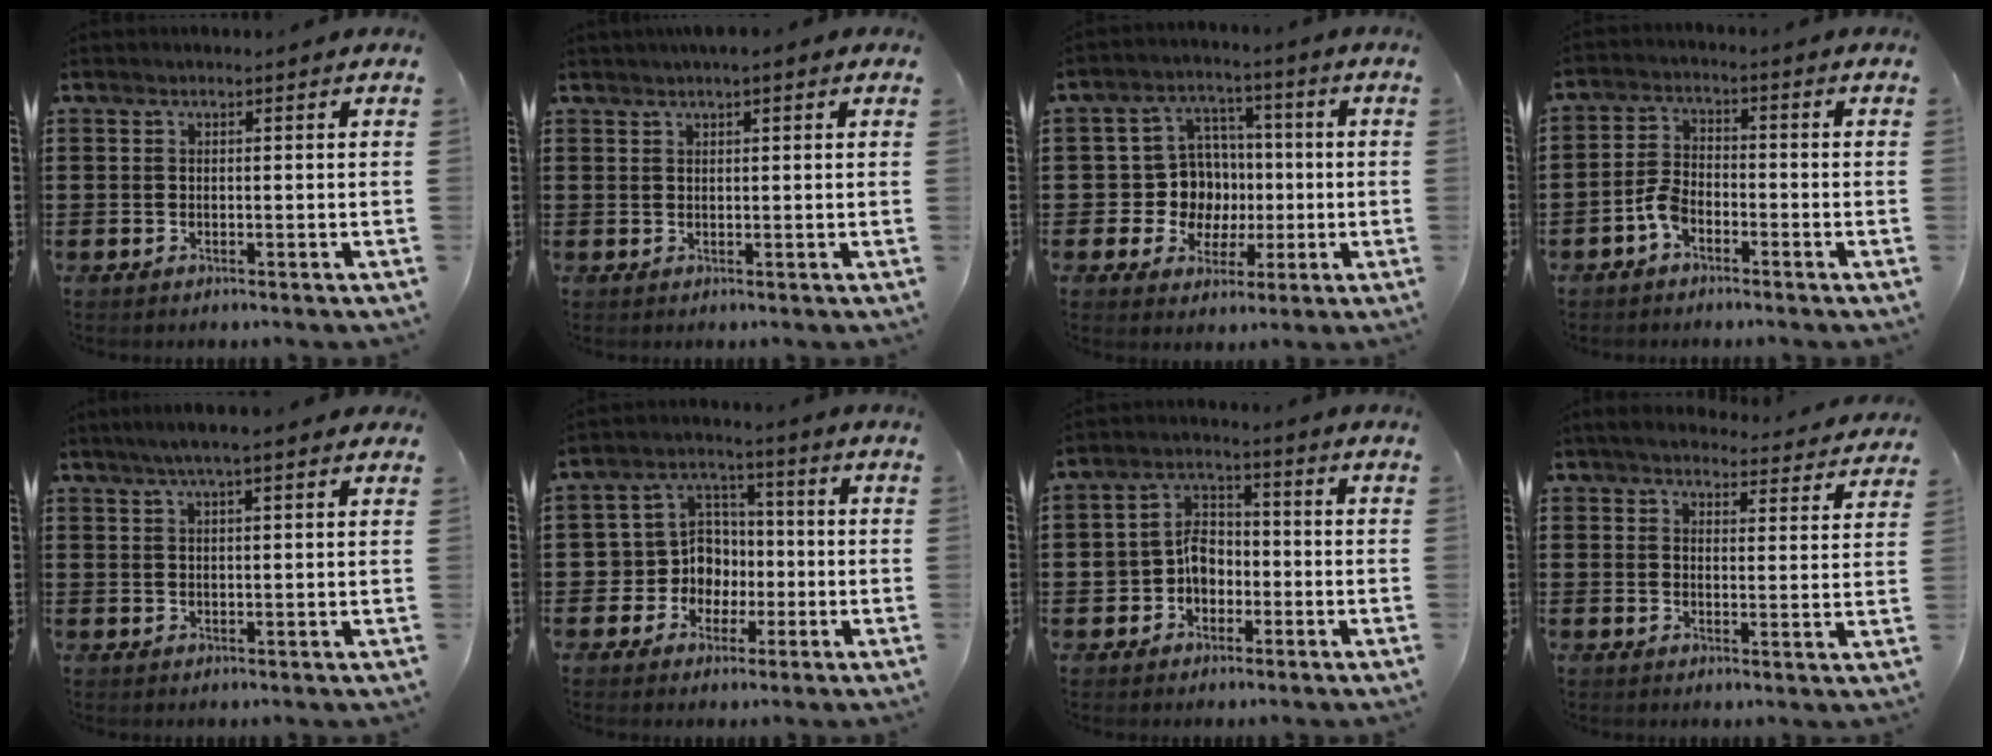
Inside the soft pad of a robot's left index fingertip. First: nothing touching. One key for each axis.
{"total": 1.5, "fx": 1.2, "fy": 0.4, "fz": 0.9, "tx": -0.019, "ty": 0.003, "tz": 0.021}
{"total": 8.7, "fx": 0.2, "fy": 8.2, "fz": 2.7, "tx": -0.069, "ty": 0.011, "tz": 0.012}
{"total": 4.1, "fx": -2.5, "fy": 2.1, "fz": 2.5, "tx": -0.066, "ty": 0.004, "tz": -0.053}
{"total": 4.2, "fx": 3.0, "fy": 0.3, "fz": 2.9, "tx": -0.063, "ty": 0.003, "tz": 0.053}
{"total": 7.3, "fx": -0.6, "fy": 7.1, "fz": 1.7, "tx": -0.069, "ty": 0.007, "tz": -0.009}
{"total": 5.7, "fx": -1.6, "fy": 4.5, "fz": 3.1, "tx": -0.071, "ty": 0.014, "tz": -0.033}
{"total": 4.0, "fx": 3.9, "fy": 0.5, "fz": 1.0, "tx": -0.036, "ty": -0.021, "tz": 0.067}